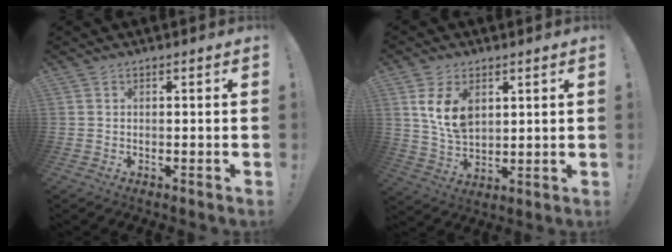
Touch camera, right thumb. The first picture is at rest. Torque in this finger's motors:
{"motor_torque": [1.35, 1.37, 0.12, 0.10, 0.01]}